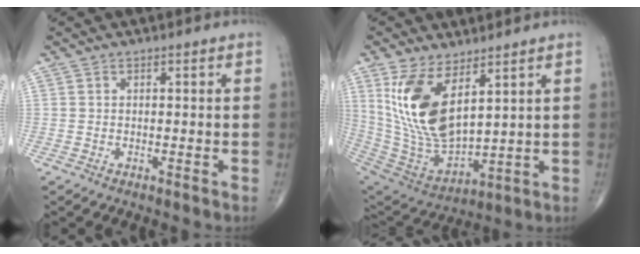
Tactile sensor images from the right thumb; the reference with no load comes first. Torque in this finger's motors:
{"motor_torque": [-0.42, 1.08, 1.68, 1.07, 0.20]}